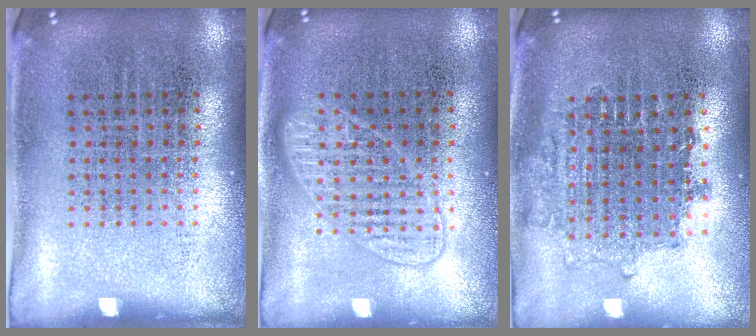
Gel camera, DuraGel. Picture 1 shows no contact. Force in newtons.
{"total": 2.5, "press": 2.4, "slide": 0.4}
{"total": 1.6, "press": 1.3, "slide": 0.8}